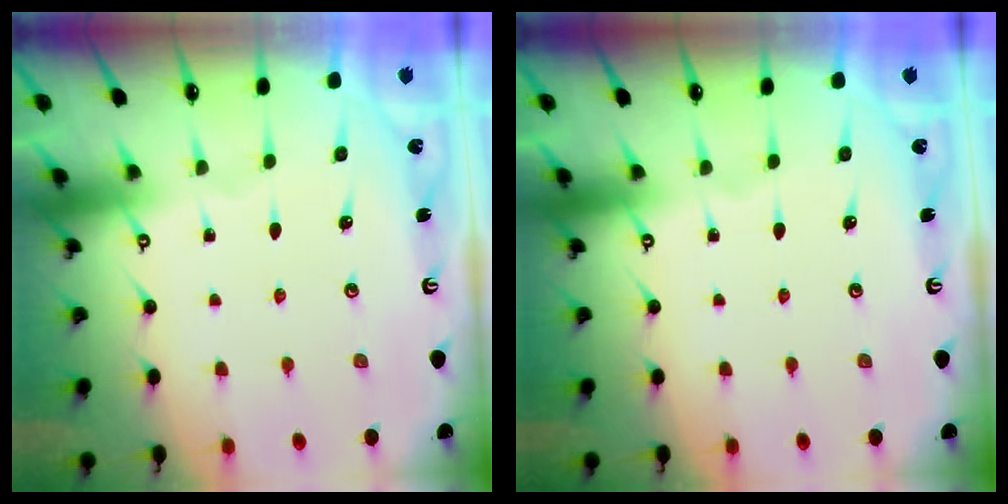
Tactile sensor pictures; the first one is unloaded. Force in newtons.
{"total": 0.0}